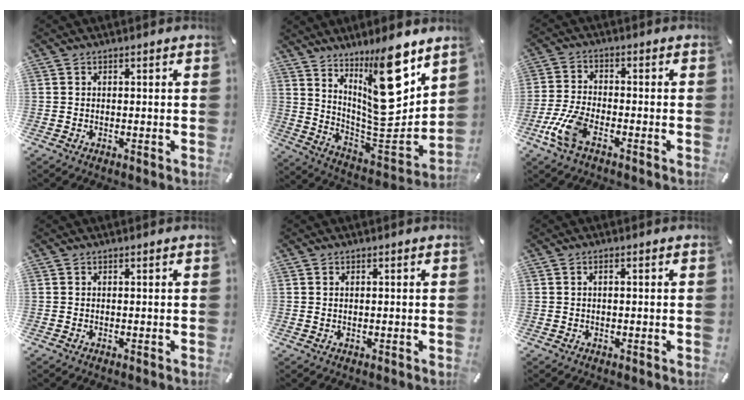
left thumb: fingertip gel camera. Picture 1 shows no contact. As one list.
[{"total": 21.2, "force": [12.0, 7.8, 15.6], "torque": [-0.231, -0.102, 0.196]}, {"total": 8.1, "force": [-4.1, 3.6, 6.0], "torque": [-0.147, -0.004, -0.076]}, {"total": 0.0}, {"total": 1.0, "force": [0.2, 0.4, 0.8], "torque": [-0.017, 0.002, 0.003]}, {"total": 1.0, "force": [0.1, 0.4, 0.9], "torque": [-0.019, 0.002, 0.000]}]